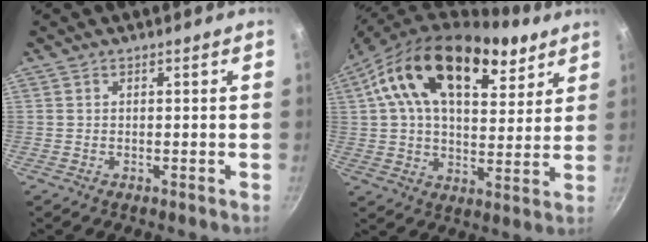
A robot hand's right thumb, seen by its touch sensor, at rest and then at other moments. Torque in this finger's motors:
{"motor_torque": [0.00, 5.01, 0.94, -0.30, 0.45]}